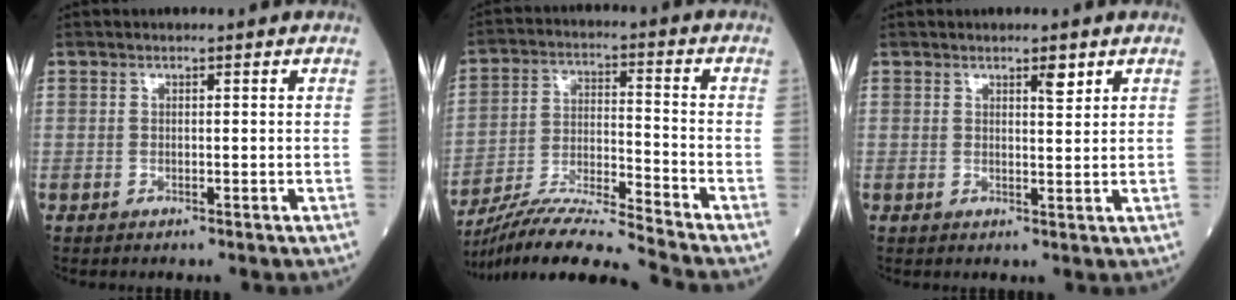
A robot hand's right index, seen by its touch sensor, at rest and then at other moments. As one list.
[{"total": 13.1, "force": [-11.9, -1.8, 5.3], "torque": [-0.096, -0.002, -0.214]}, {"total": 2.0, "force": [1.3, 0.4, 1.4], "torque": [-0.021, -0.003, 0.019]}]